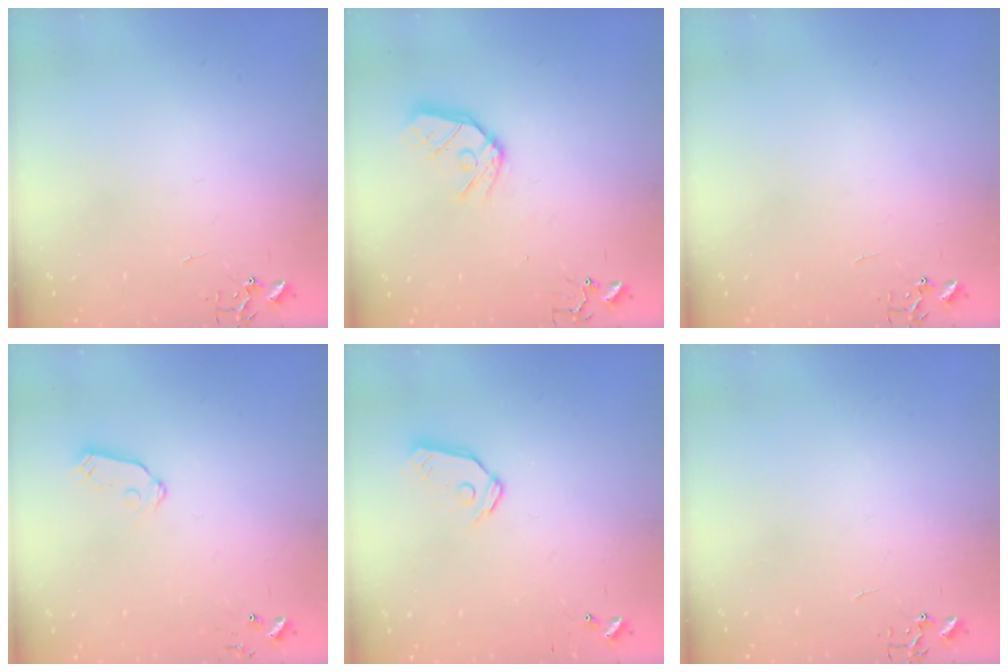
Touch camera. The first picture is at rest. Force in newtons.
{"total": 11.0, "press": 11.0, "slide": 1.3}
{"total": 0.0}
{"total": 6.8, "press": 6.8, "slide": 0.4}
{"total": 9.2, "press": 9.2, "slide": 1.0}
{"total": 0.0}